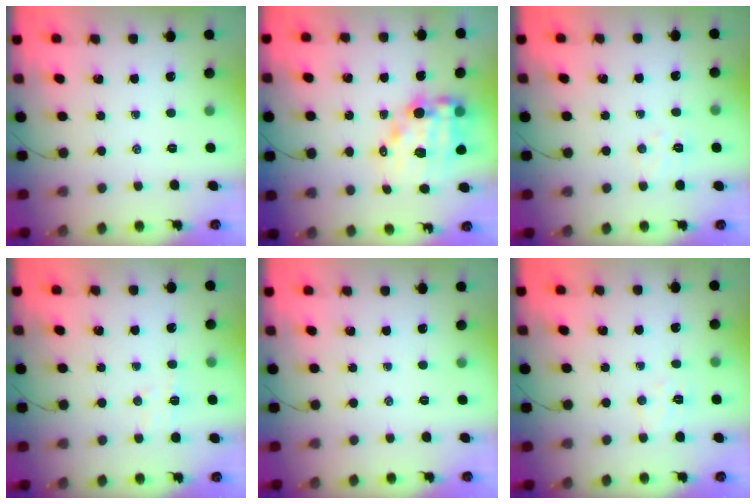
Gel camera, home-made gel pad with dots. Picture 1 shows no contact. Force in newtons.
{"total": 13.1, "press": 12.6, "slide": 3.4}
{"total": 4.5, "press": 4.4, "slide": 1.0}
{"total": 4.9, "press": 4.9, "slide": 0.7}
{"total": 0.0}
{"total": 5.3, "press": 5.1, "slide": 1.0}